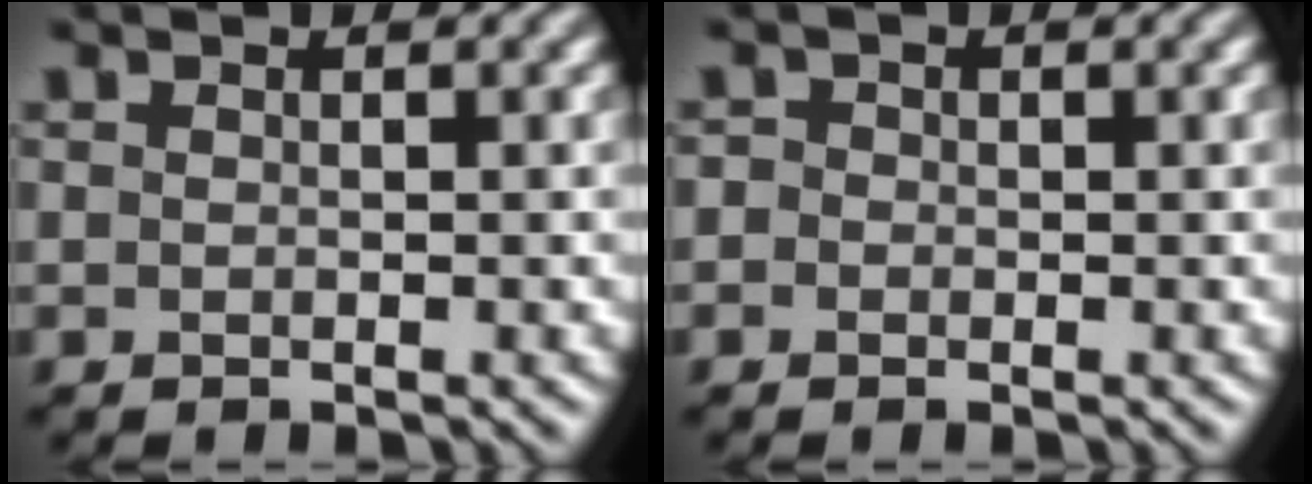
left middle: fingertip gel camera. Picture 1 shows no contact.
{"total": 1.0, "force": [0.0, 0.9, 0.3], "torque": [-0.002, -0.001, -0.014]}